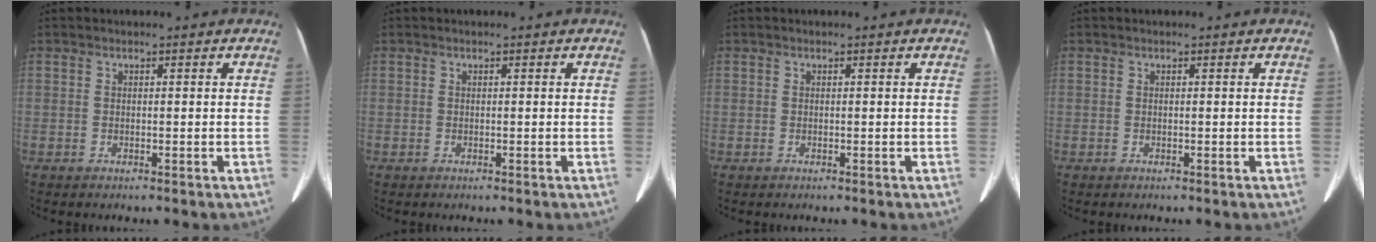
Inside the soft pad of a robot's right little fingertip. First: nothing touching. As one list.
[{"total": 0.0}, {"total": 0.0}, {"total": 0.0}]